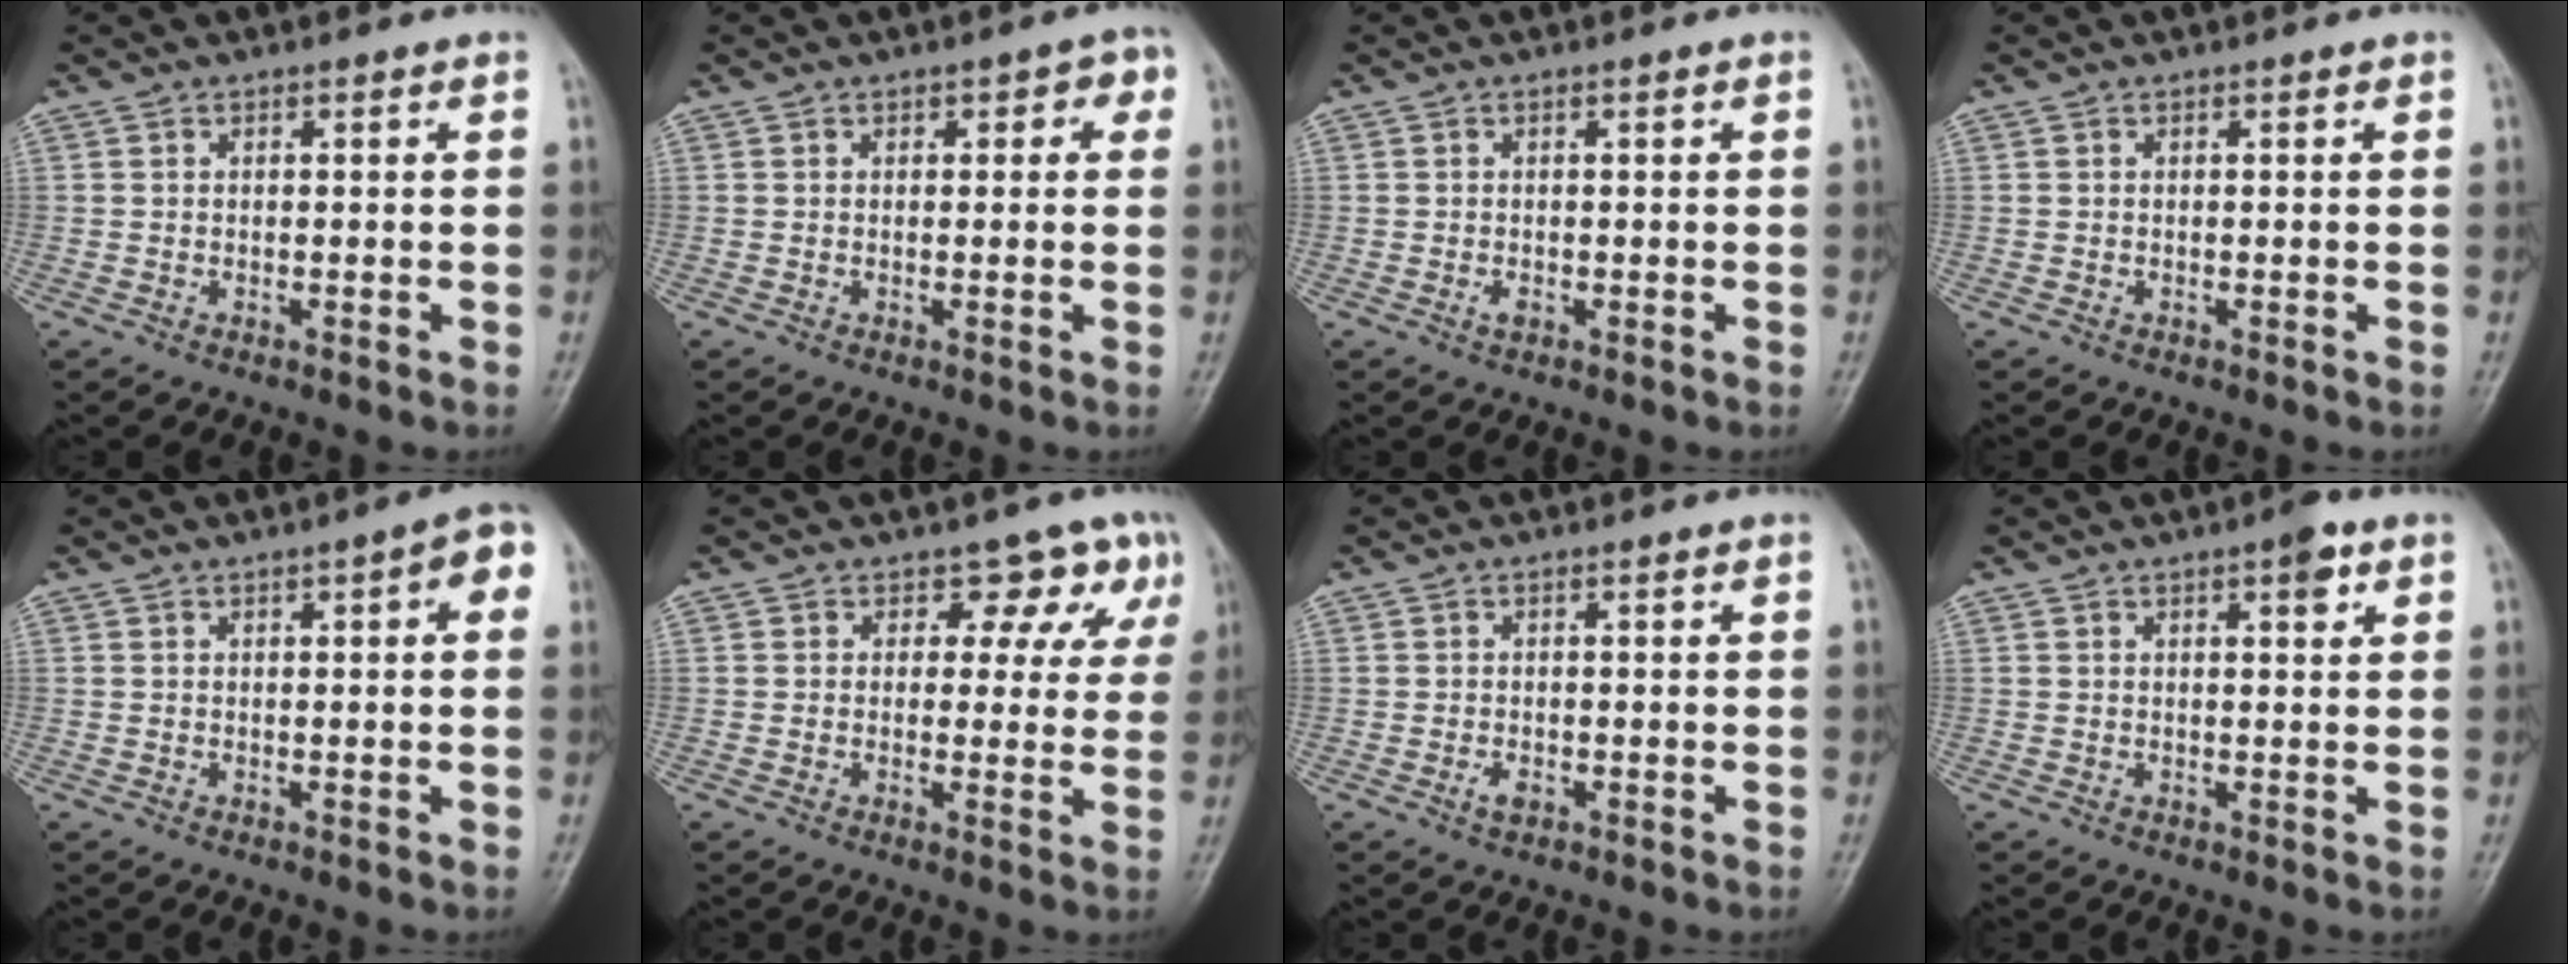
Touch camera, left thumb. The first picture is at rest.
{"total": 3.1, "force": [1.0, 1.8, 2.3], "torque": [-0.005, 0.003, 0.006]}
{"total": 1.1, "force": [-0.3, 0.5, 0.8], "torque": [-0.015, 0.001, -0.005]}
{"total": 0.0}
{"total": 5.2, "force": [1.6, 1.6, 4.7], "torque": [-0.049, 0.009, 0.013]}
{"total": 6.7, "force": [3.7, 4.7, 3.0], "torque": [0.003, -0.016, 0.032]}
{"total": 1.5, "force": [-0.6, 0.8, 1.2], "torque": [-0.024, 0.002, -0.010]}
{"total": 3.5, "force": [1.8, 1.1, 2.8], "torque": [-0.032, -0.004, 0.021]}